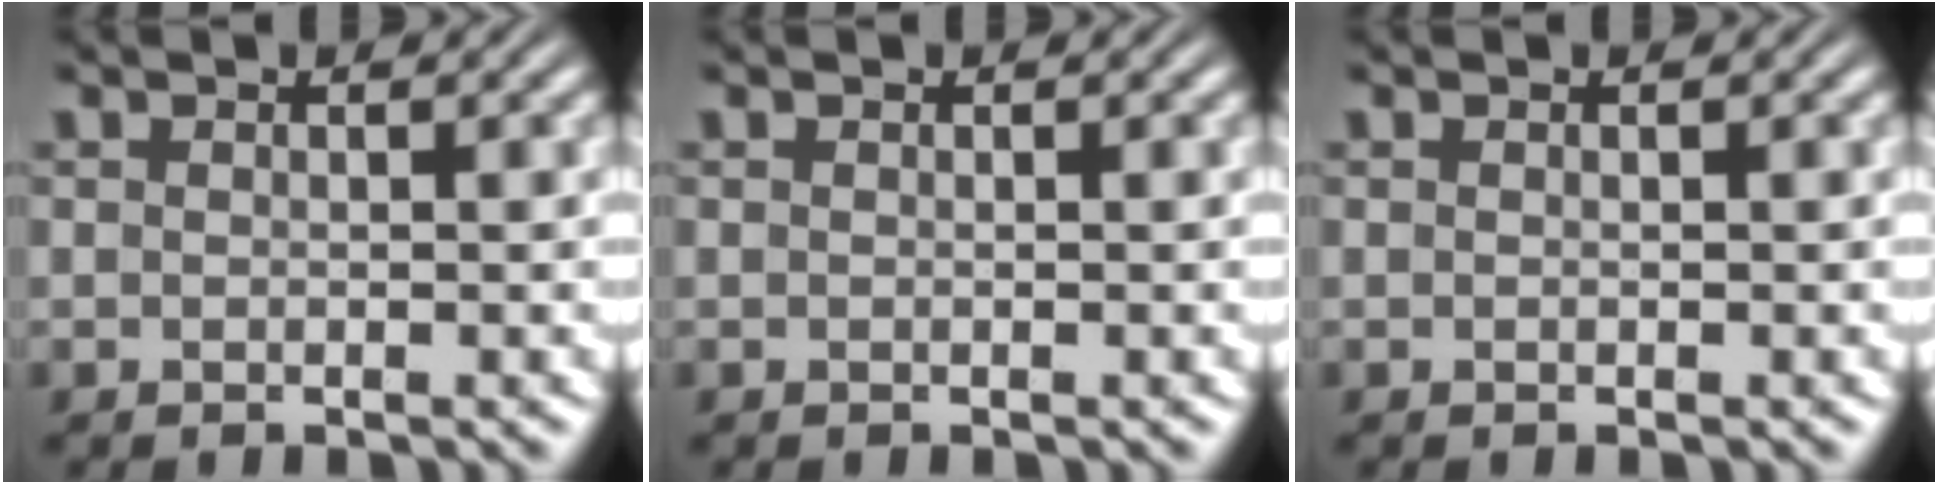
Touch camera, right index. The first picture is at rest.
{"total": 0.0}
{"total": 0.0}